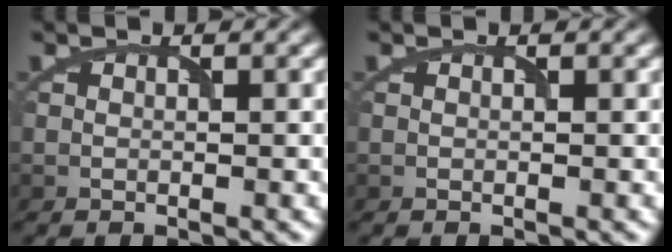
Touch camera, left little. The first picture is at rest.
{"total": 0.0}